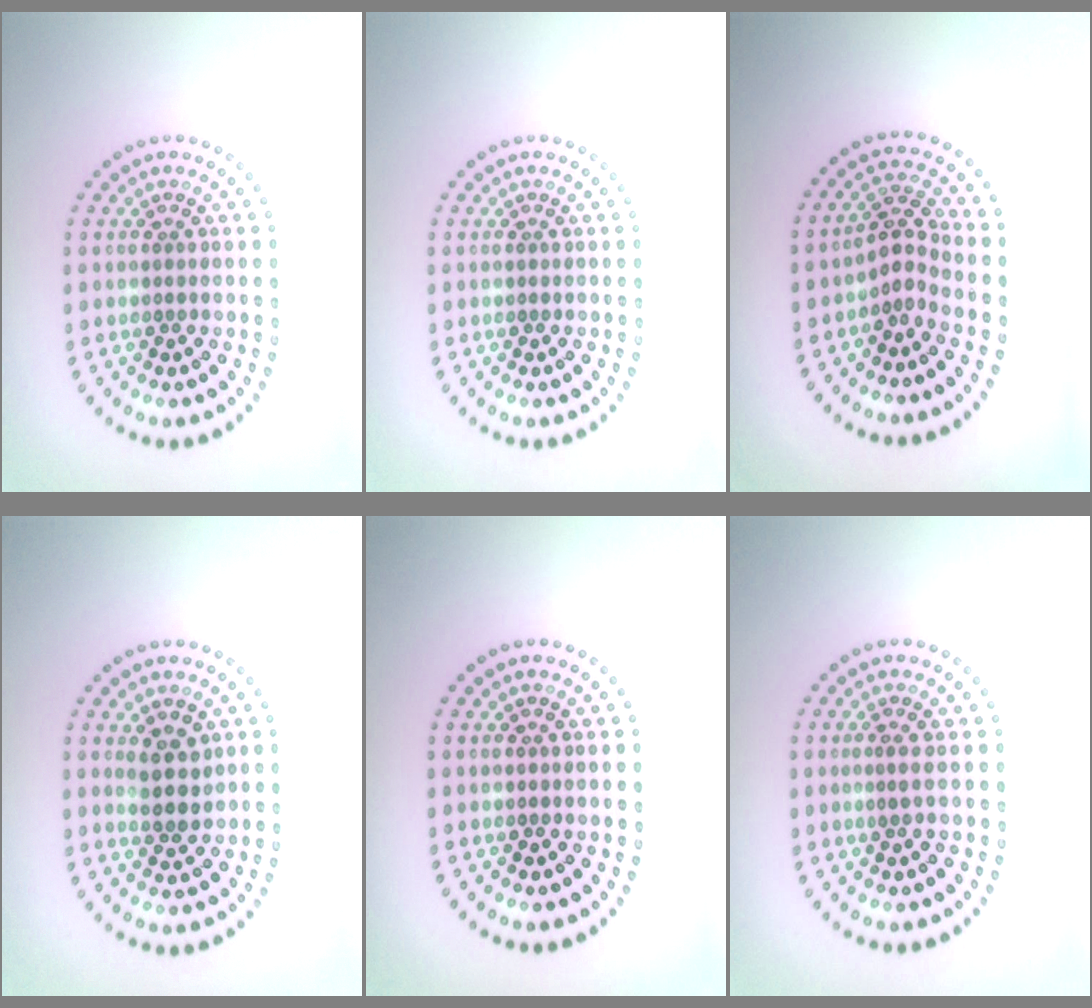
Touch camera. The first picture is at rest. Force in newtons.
{"total": 0.0}
{"total": 2.1, "press": 1.4, "slide": 1.6}
{"total": 2.4, "press": 2.3, "slide": 0.8}
{"total": 0.0}
{"total": 0.9, "press": 0.4, "slide": 0.8}